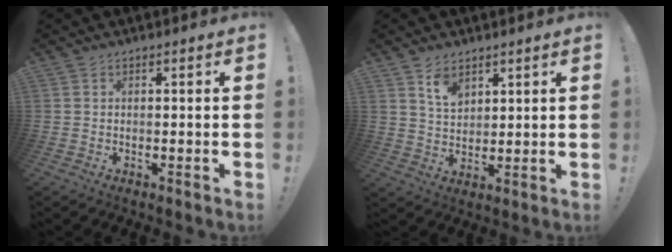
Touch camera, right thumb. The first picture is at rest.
{"total": 7.0, "force": [4.7, 4.3, 3.0], "torque": [-0.040, -0.028, 0.085]}